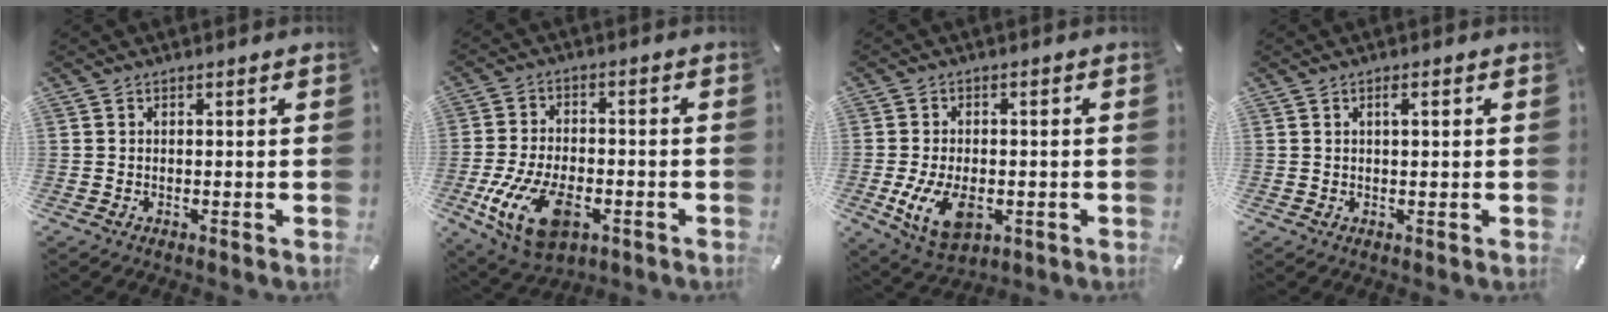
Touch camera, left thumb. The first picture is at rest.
{"total": 14.9, "force": [-5.3, 8.6, 10.9], "torque": [-0.218, 0.013, -0.089]}
{"total": 10.1, "force": [-2.4, 6.3, 7.5], "torque": [-0.156, -0.003, -0.039]}
{"total": 1.8, "force": [0.5, 0.5, 1.6], "torque": [-0.023, 0.000, 0.005]}